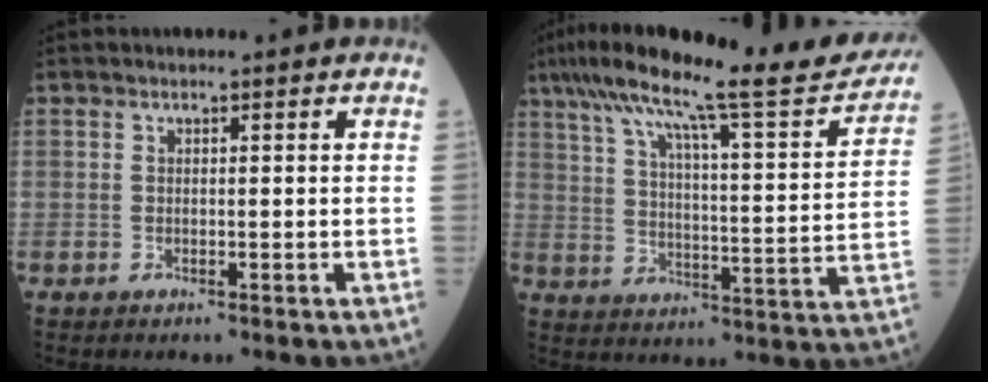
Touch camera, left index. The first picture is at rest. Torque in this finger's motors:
{"motor_torque": [1.06, -1.08, 0.83, 0.21]}